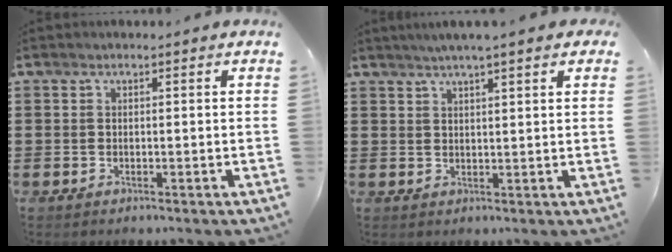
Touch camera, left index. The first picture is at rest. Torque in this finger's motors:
{"motor_torque": [2.14, 0.00, 0.23, -0.06]}